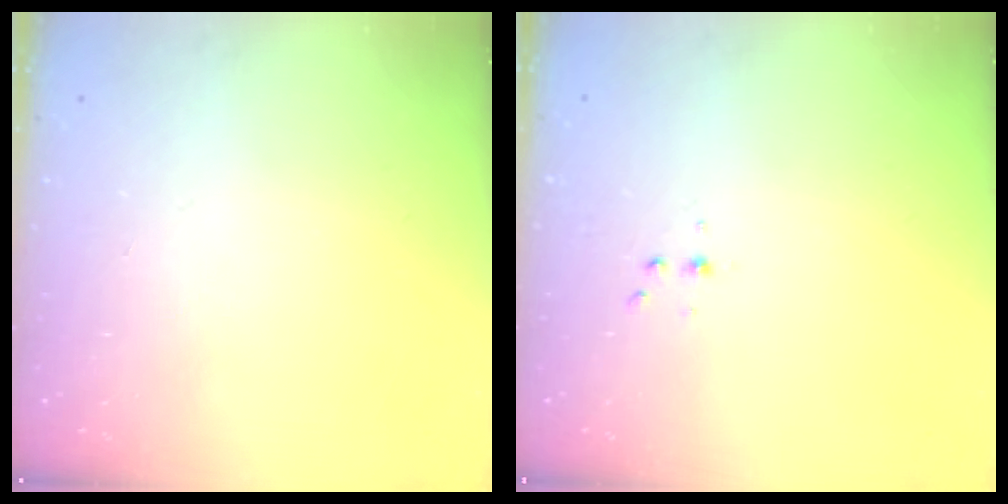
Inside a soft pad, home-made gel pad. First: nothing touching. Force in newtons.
{"total": 3.2, "press": 3.1, "slide": 0.4}